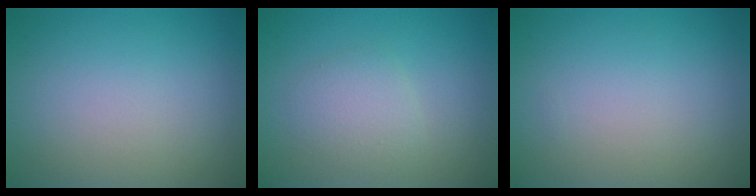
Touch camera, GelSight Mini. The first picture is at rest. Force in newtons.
{"total": 2.3, "press": 2.3, "slide": 0.2}
{"total": 0.0}